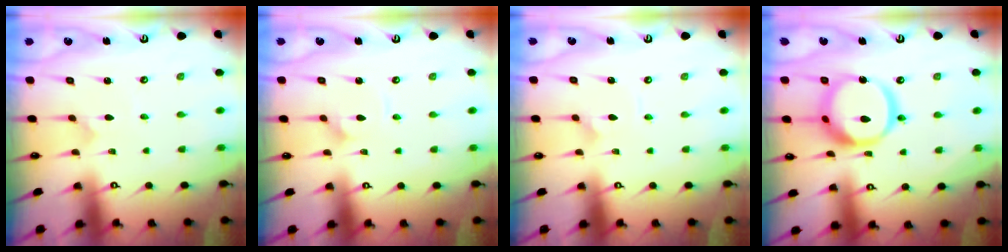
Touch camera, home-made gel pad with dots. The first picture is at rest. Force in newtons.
{"total": 2.0, "press": 2.0, "slide": 0.1}
{"total": 2.9, "press": 2.9, "slide": 0.4}
{"total": 16.8, "press": 16.7, "slide": 1.7}